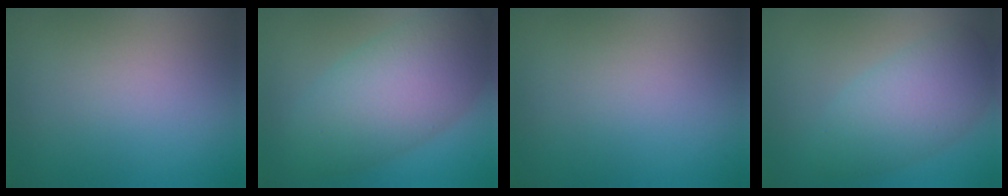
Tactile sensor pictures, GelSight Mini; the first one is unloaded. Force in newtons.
{"total": 8.3, "press": 8.3, "slide": 0.1}
{"total": 0.0}
{"total": 5.4, "press": 5.4, "slide": 0.1}